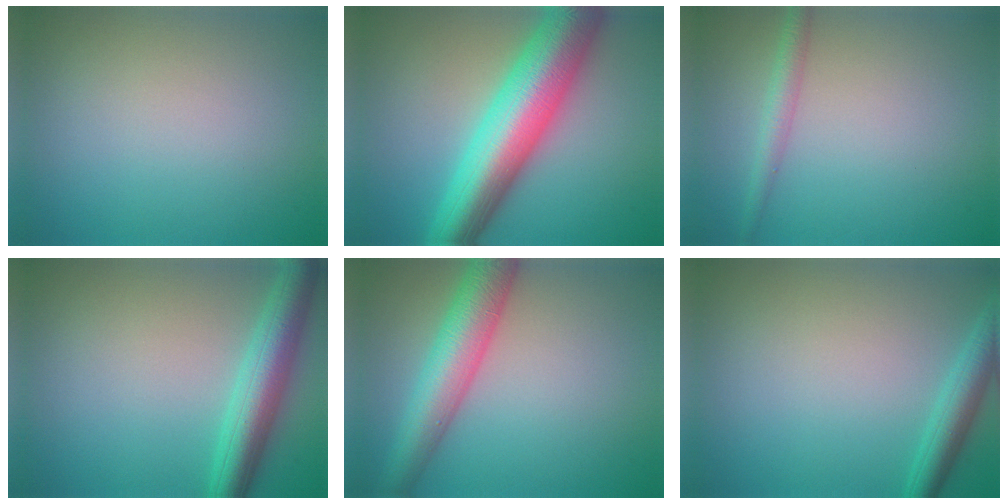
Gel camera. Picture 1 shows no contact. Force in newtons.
{"total": 11.4, "press": 11.4, "slide": 0.2}
{"total": 2.0, "press": 2.0, "slide": 0.0}
{"total": 5.5, "press": 5.5, "slide": 0.2}
{"total": 6.7, "press": 6.7, "slide": 0.2}
{"total": 3.0, "press": 3.0, "slide": 0.2}